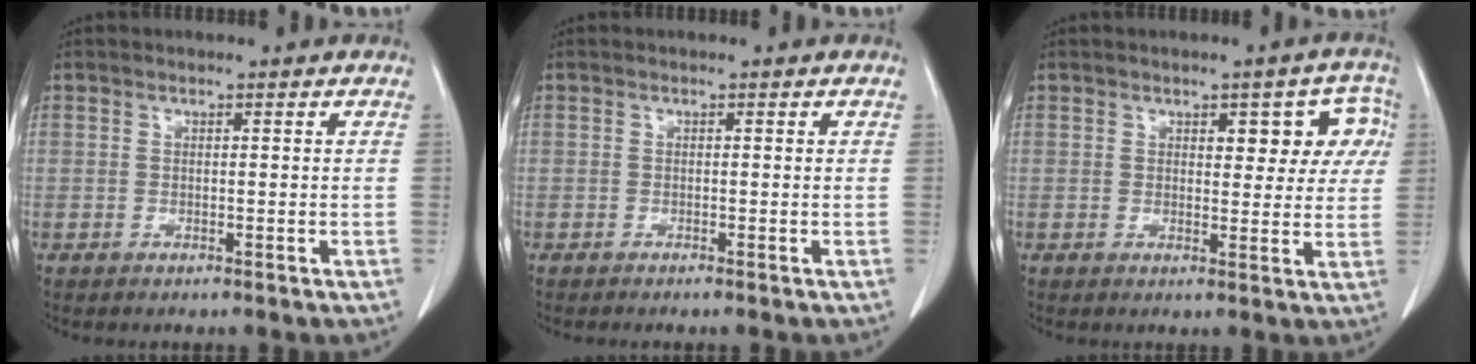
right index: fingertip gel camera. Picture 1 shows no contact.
{"total": 0.5, "force": [-0.5, -0.1, 0.2], "torque": [-0.006, 0.000, -0.010]}
{"total": 6.6, "force": [2.2, 3.2, 5.3], "torque": [-0.045, 0.020, 0.025]}